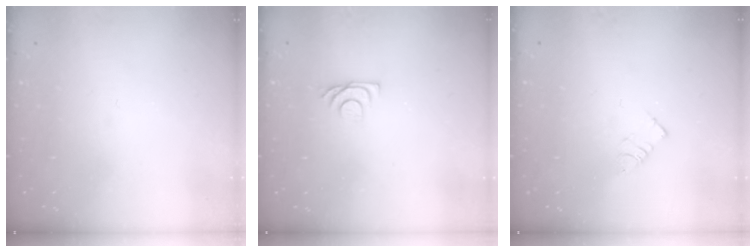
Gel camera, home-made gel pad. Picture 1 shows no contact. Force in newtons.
{"total": 5.3, "press": 5.3, "slide": 0.6}
{"total": 3.4, "press": 3.4, "slide": 0.2}